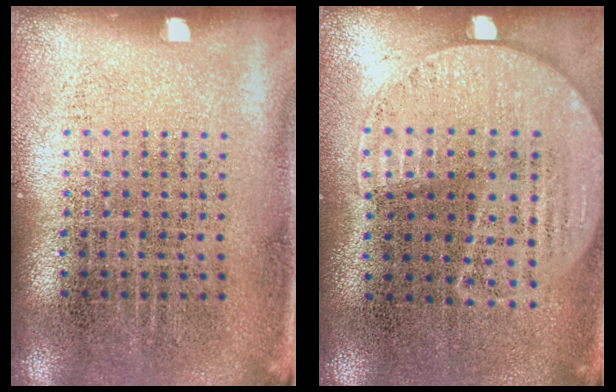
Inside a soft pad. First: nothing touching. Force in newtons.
{"total": 1.2, "press": 1.0, "slide": 0.6}